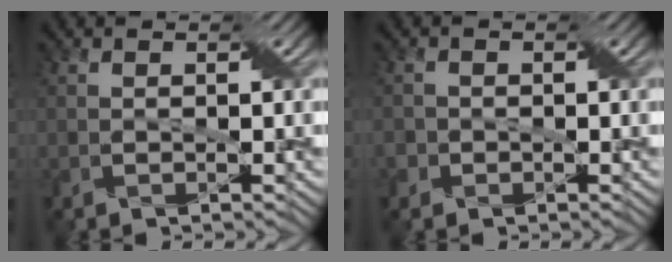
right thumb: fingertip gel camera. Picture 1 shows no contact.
{"total": 1.5, "force": [-0.6, 1.3, 0.1], "torque": [0.000, 0.001, -0.011]}